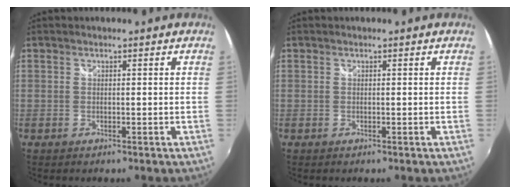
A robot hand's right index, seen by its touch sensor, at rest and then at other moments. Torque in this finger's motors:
{"motor_torque": [0.00, 0.00, 0.00, 0.00]}